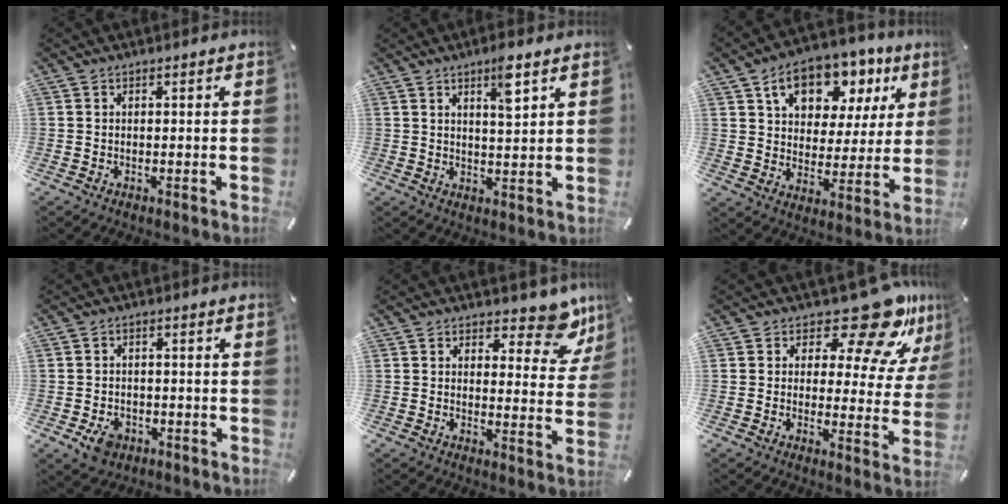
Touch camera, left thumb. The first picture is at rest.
{"total": 6.3, "force": [3.8, 1.3, 4.9], "torque": [-0.074, -0.018, 0.057]}
{"total": 13.9, "force": [8.0, 9.2, 6.6], "torque": [-0.103, -0.042, 0.141]}
{"total": 5.0, "force": [-2.2, 3.8, 2.4], "torque": [-0.040, 0.006, -0.041]}
{"total": 10.0, "force": [7.4, 4.6, 4.8], "torque": [-0.036, -0.058, 0.126]}
{"total": 16.6, "force": [11.3, 6.7, 10.1], "torque": [-0.133, -0.086, 0.187]}